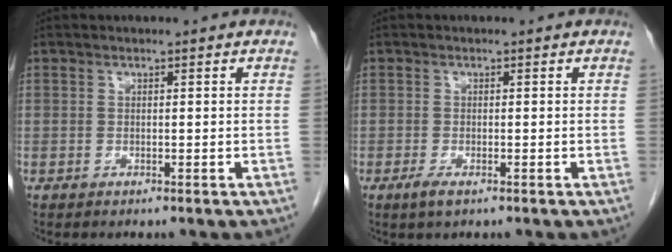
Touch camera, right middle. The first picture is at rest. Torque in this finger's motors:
{"motor_torque": [0.62, -0.19, 0.18, 0.03]}